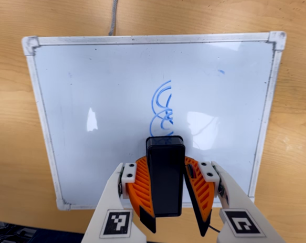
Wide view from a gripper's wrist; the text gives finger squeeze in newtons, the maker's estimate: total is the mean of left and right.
{"total": 8.2, "left": 8.3, "right": 8.2}